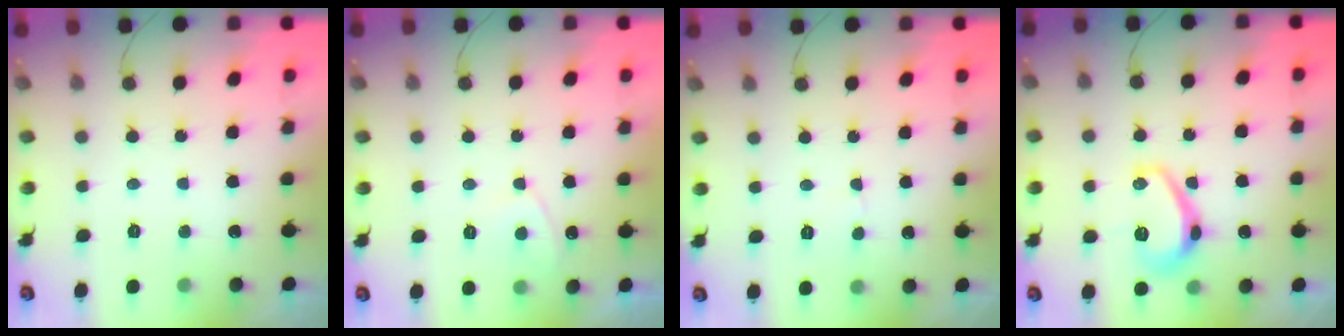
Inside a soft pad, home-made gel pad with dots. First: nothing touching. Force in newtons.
{"total": 2.9, "press": 2.9, "slide": 0.5}
{"total": 3.1, "press": 3.1, "slide": 0.3}
{"total": 9.5, "press": 9.5, "slide": 0.8}